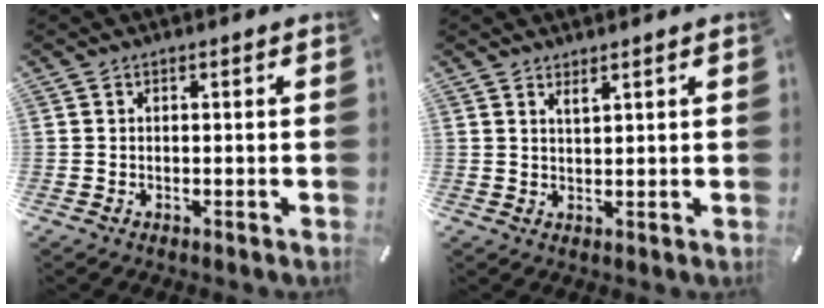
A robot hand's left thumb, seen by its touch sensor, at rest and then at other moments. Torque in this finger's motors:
{"motor_torque": [0.35, -0.24, 0.18, -0.21, 0.03]}